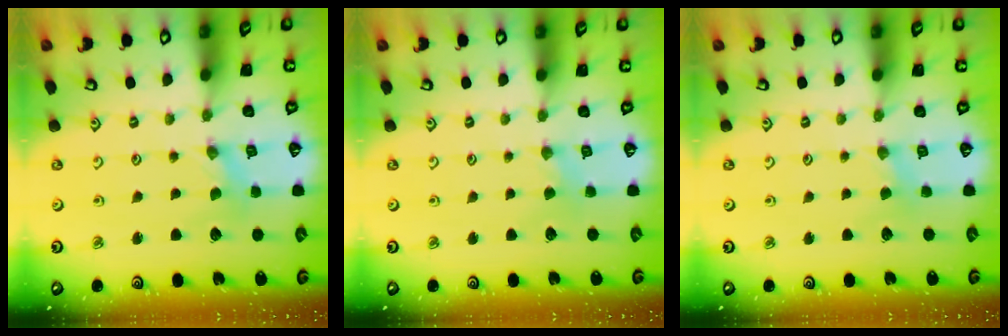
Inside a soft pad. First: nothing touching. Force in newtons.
{"total": 1.4, "press": 1.4, "slide": 0.3}
{"total": 1.4, "press": 1.4, "slide": 0.4}